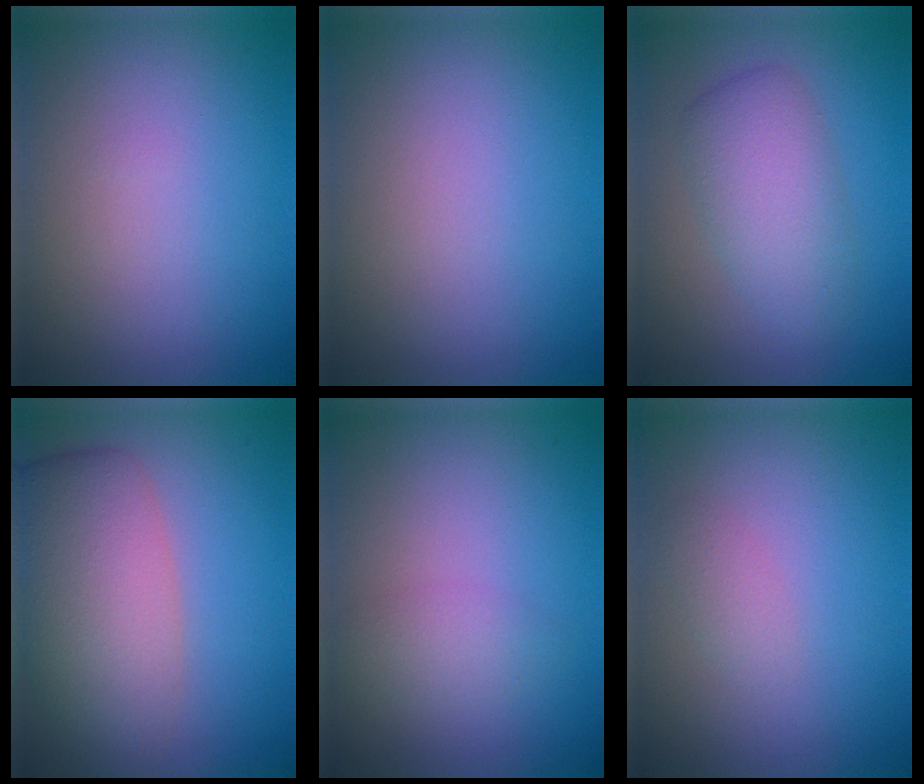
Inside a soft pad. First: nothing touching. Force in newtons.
{"total": 0.0}
{"total": 4.4, "press": 4.4, "slide": 0.1}
{"total": 8.0, "press": 8.0, "slide": 0.4}
{"total": 1.9, "press": 1.9, "slide": 0.1}
{"total": 1.2, "press": 1.2, "slide": 0.1}